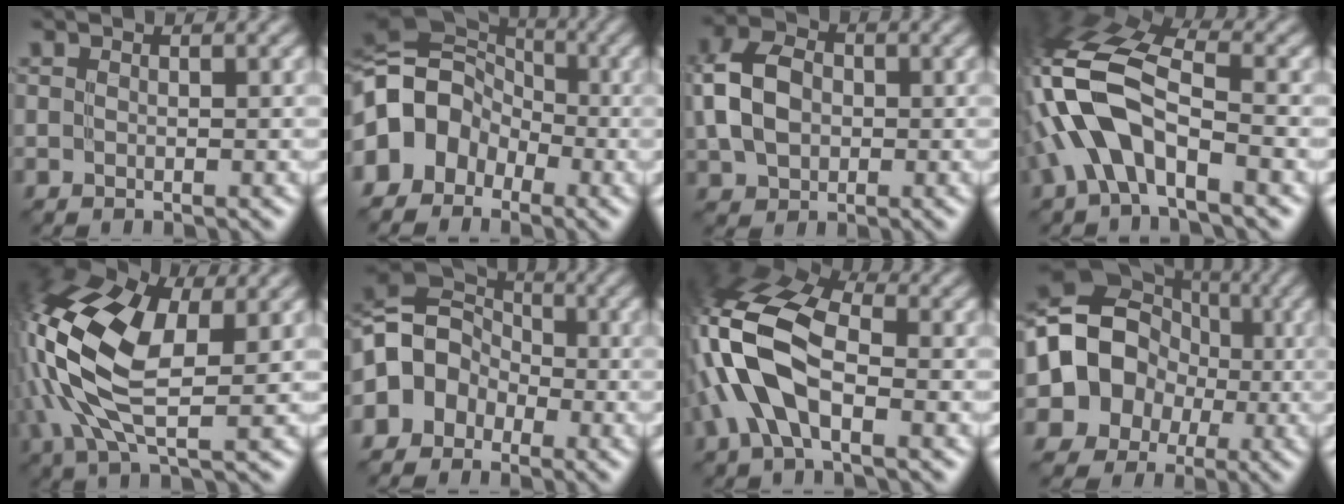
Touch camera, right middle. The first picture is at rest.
{"total": 9.8, "force": [-3.0, 8.0, 4.9], "torque": [-0.078, 0.003, -0.080]}
{"total": 6.2, "force": [-0.1, 4.7, 4.1], "torque": [-0.102, 0.010, -0.012]}
{"total": 9.2, "force": [-2.8, 4.3, 7.7], "torque": [-0.164, 0.019, -0.067]}
{"total": 13.2, "force": [1.2, 7.0, 11.2], "torque": [-0.264, 0.009, 0.016]}
{"total": 6.0, "force": [-1.9, 5.1, 2.4], "torque": [-0.030, 0.009, -0.062]}
{"total": 10.3, "force": [-1.7, 5.1, 8.7], "torque": [-0.199, 0.018, -0.052]}
{"total": 10.1, "force": [-1.2, 8.9, 4.7], "torque": [-0.056, 0.003, -0.054]}